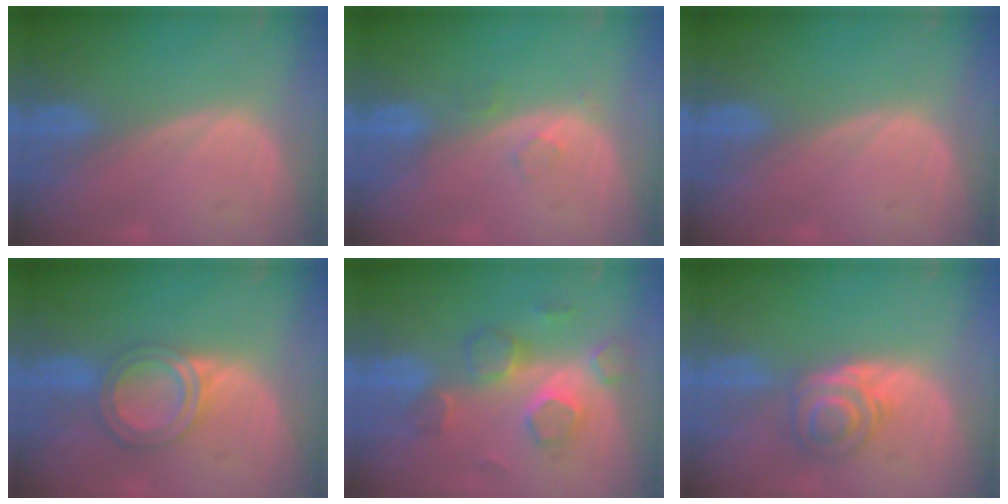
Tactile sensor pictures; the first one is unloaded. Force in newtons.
{"total": 1.7, "press": 1.7, "slide": 0.2}
{"total": 0.0}
{"total": 6.2, "press": 5.4, "slide": 3.0}
{"total": 8.1, "press": 7.4, "slide": 3.3}
{"total": 5.6, "press": 5.3, "slide": 1.9}